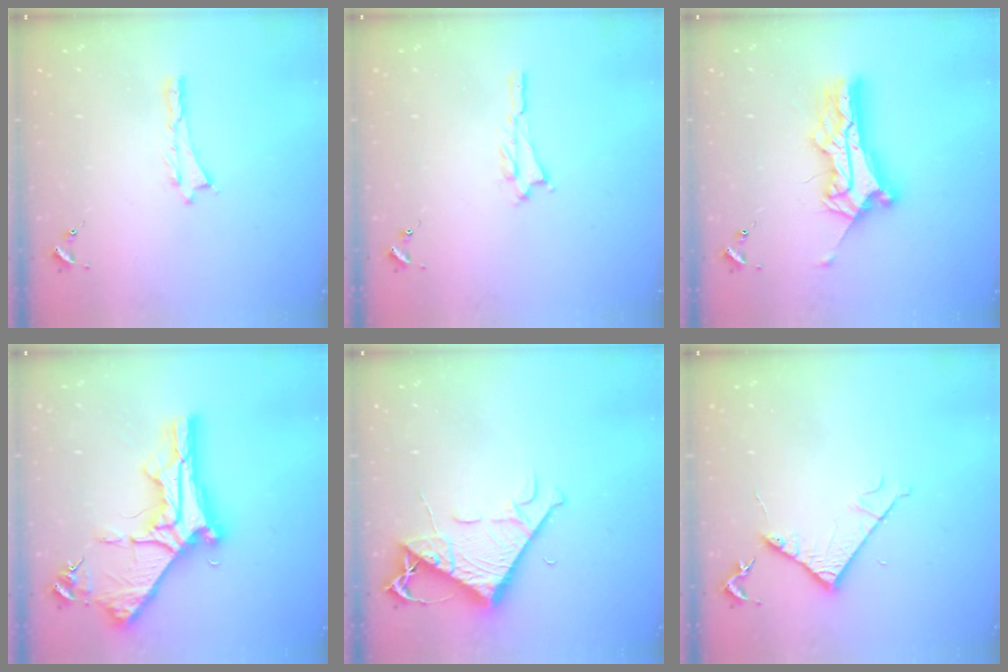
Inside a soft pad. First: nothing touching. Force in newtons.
{"total": 1.1, "press": 1.1, "slide": 0.2}
{"total": 10.8, "press": 10.8, "slide": 0.9}
{"total": 10.3, "press": 10.2, "slide": 1.2}
{"total": 8.0, "press": 7.9, "slide": 0.8}
{"total": 5.1, "press": 5.1, "slide": 0.6}